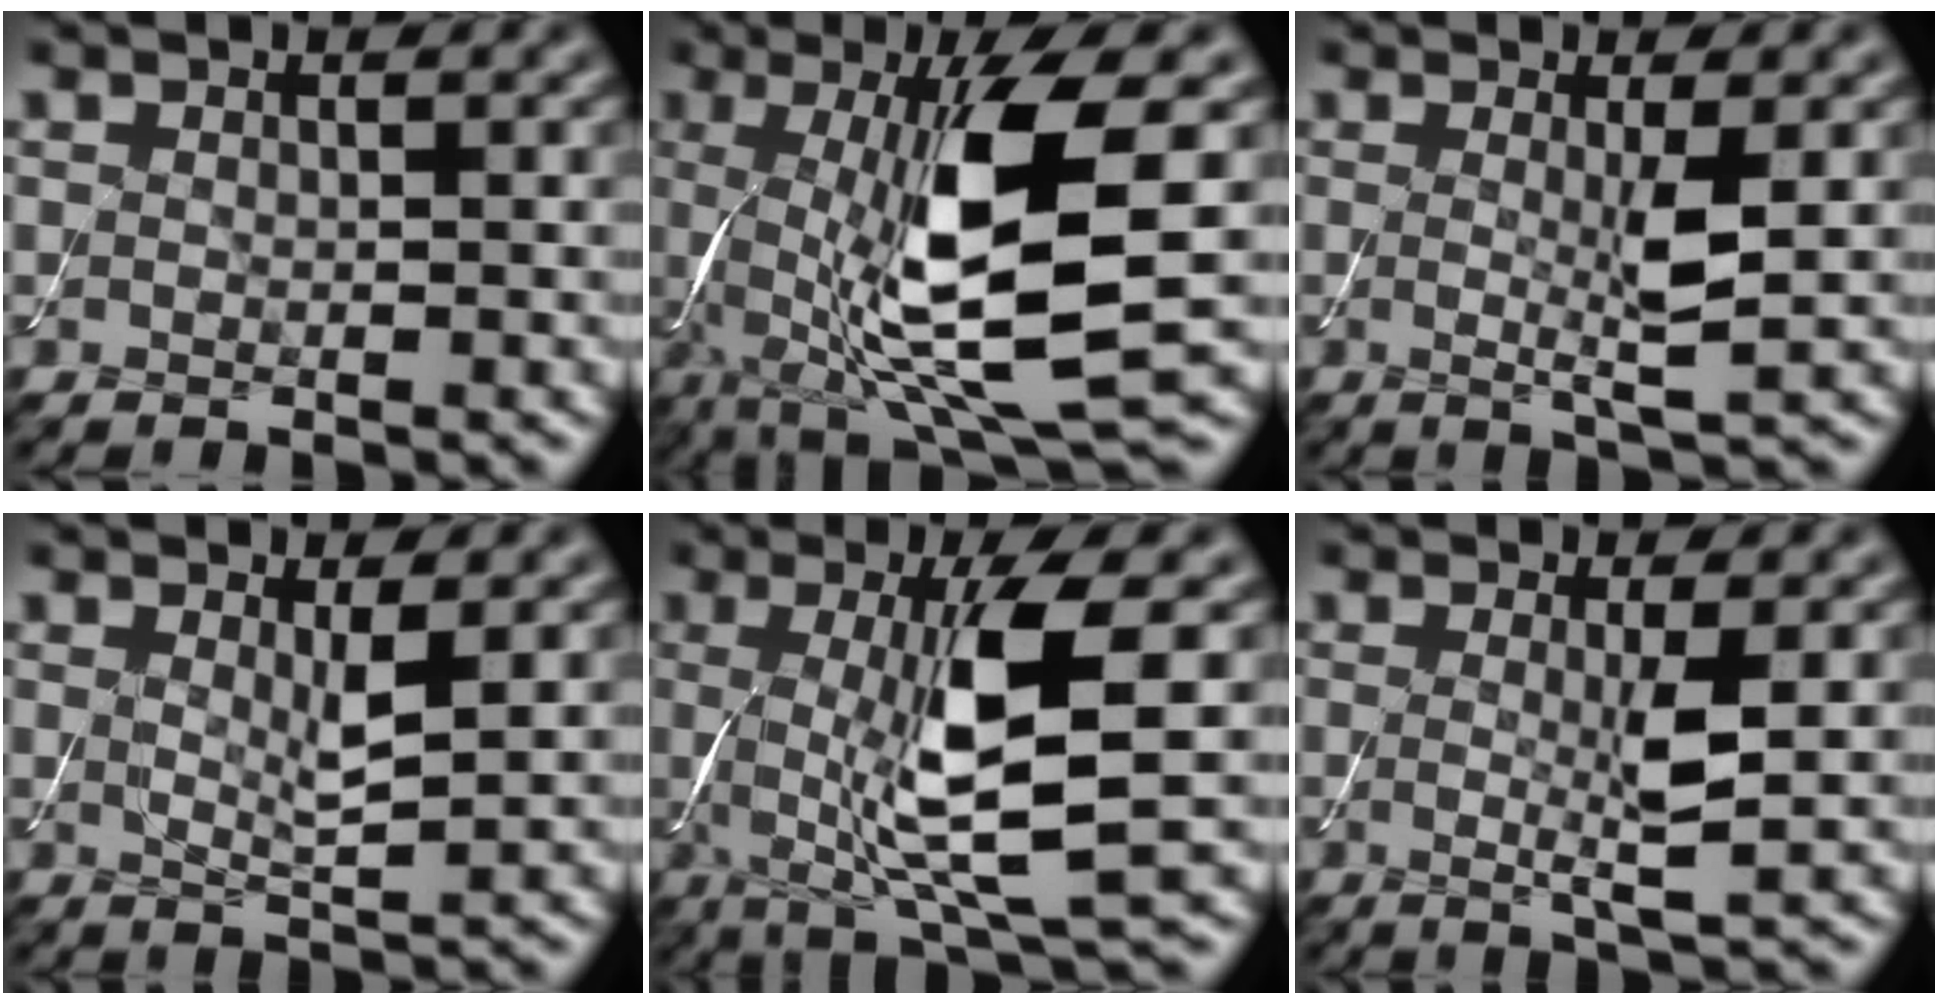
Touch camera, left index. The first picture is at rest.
{"total": 12.6, "force": [0.0, 3.2, 12.2], "torque": [-0.215, -0.010, 0.007]}
{"total": 3.2, "force": [0.1, 0.3, 3.2], "torque": [-0.062, -0.010, 0.002]}
{"total": 2.2, "force": [0.8, 0.4, 2.0], "torque": [-0.035, -0.009, 0.014]}
{"total": 9.5, "force": [0.2, 1.9, 9.3], "torque": [-0.148, -0.007, 0.012]}
{"total": 3.2, "force": [0.0, 0.3, 3.2], "torque": [-0.063, -0.010, 0.001]}